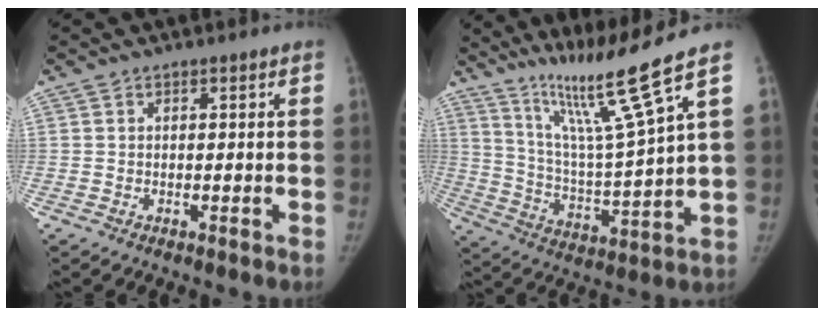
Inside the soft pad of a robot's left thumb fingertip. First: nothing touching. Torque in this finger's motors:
{"motor_torque": [1.11, 0.38, 1.03, -1.07, 0.08]}